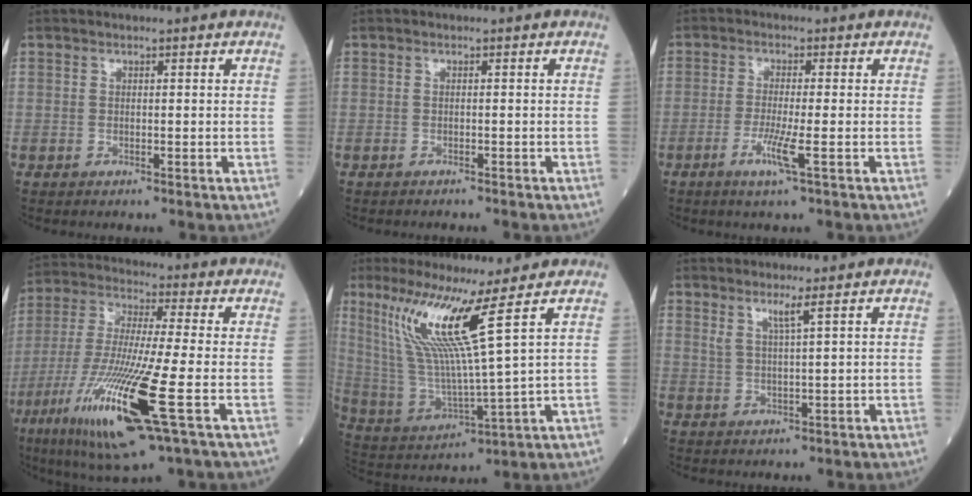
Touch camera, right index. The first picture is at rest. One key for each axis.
{"total": 1.5, "fx": -1.4, "fy": 0.0, "fz": 0.5, "tx": -0.011, "ty": -0.003, "tz": -0.018}
{"total": 4.3, "fx": -1.7, "fy": -0.3, "fz": 3.9, "tx": -0.082, "ty": -0.011, "tz": -0.035}
{"total": 18.2, "fx": -6.9, "fy": 0.8, "fz": 16.8, "tx": -0.367, "ty": -0.043, "tz": -0.130}
{"total": 13.2, "fx": 6.8, "fy": -2.2, "fz": 11.1, "tx": -0.230, "ty": -0.018, "tz": 0.138}
{"total": 2.7, "fx": 1.7, "fy": -0.5, "fz": 2.0, "tx": -0.042, "ty": -0.009, "tz": 0.035}